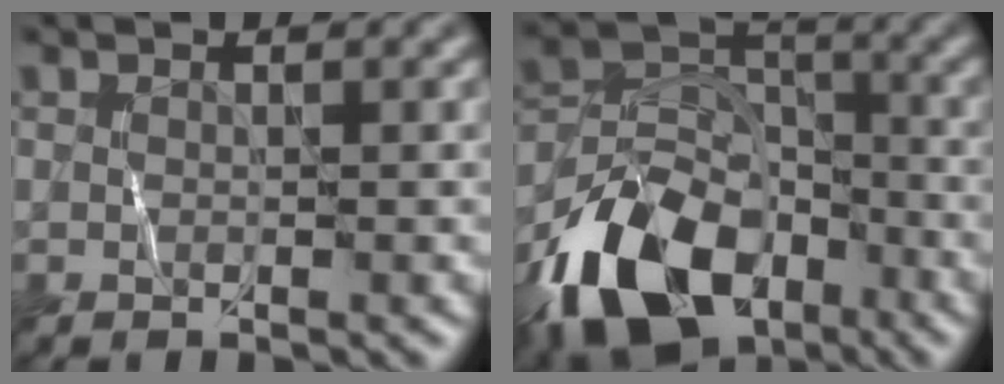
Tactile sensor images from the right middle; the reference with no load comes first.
{"total": 12.7, "force": [-7.7, 7.5, 6.8], "torque": [-0.133, -0.007, -0.149]}